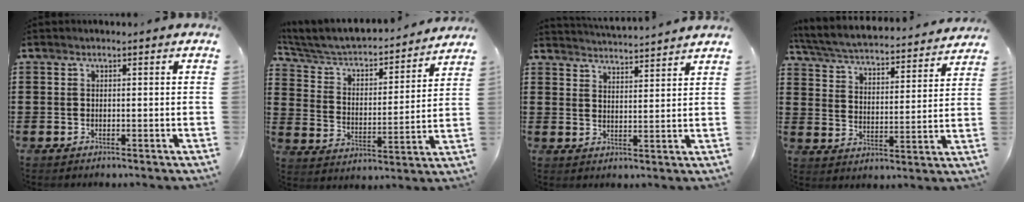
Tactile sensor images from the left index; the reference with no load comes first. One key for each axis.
{"total": 4.3, "fx": 3.8, "fy": 1.4, "fz": 1.4, "tx": -0.049, "ty": -0.035, "tz": 0.055}
{"total": 3.5, "fx": 3.5, "fy": -0.7, "fz": -0.1, "tx": -0.012, "ty": -0.023, "tz": 0.060}
{"total": 4.4, "fx": 4.3, "fy": -0.1, "fz": 1.1, "tx": -0.045, "ty": -0.033, "tz": 0.066}